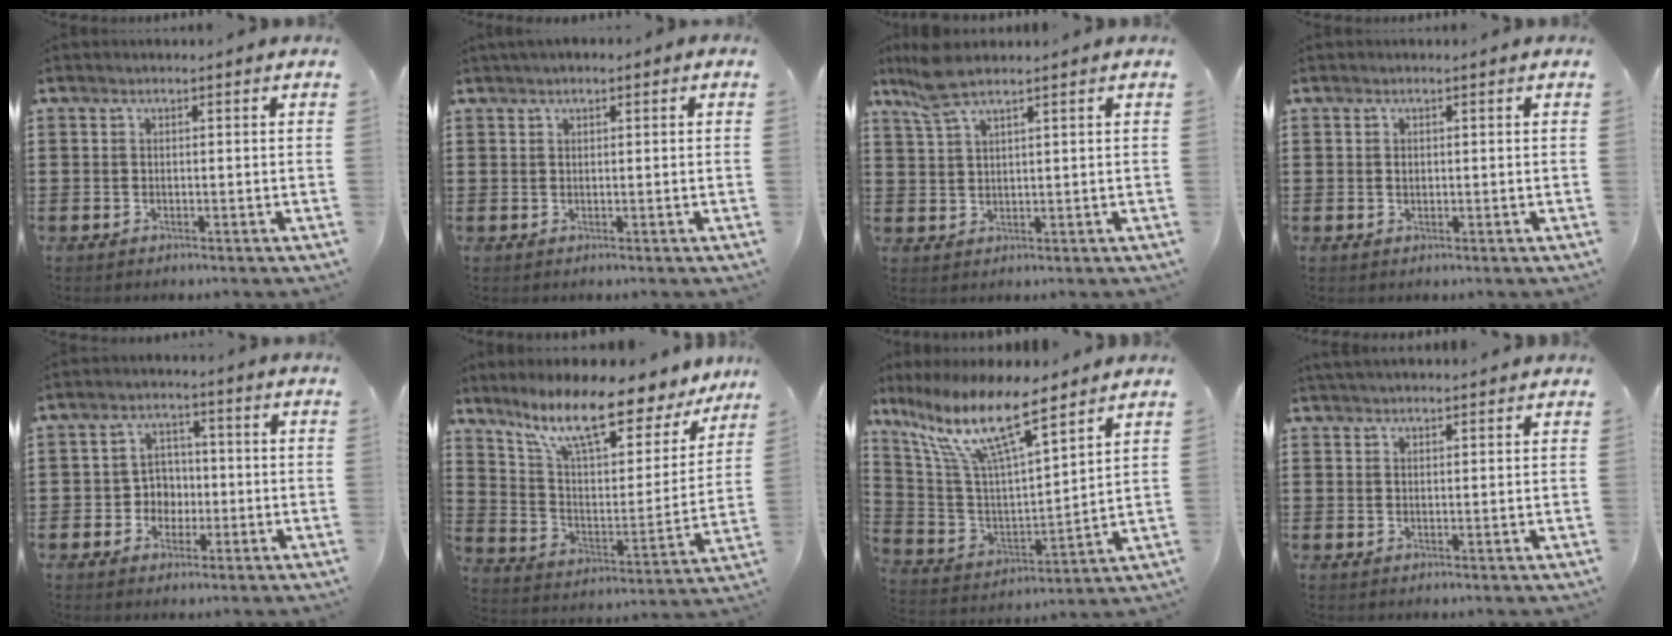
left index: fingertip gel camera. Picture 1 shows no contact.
{"total": 1.0, "force": [0.6, 0.4, 0.7], "torque": [-0.014, 0.004, 0.011]}
{"total": 4.9, "force": [3.6, 0.7, 3.3], "torque": [-0.073, 0.001, 0.068]}
{"total": 0.8, "force": [0.2, 0.5, 0.5], "torque": [-0.012, 0.003, 0.005]}
{"total": 4.2, "force": [-0.8, 3.9, 1.3], "torque": [-0.040, 0.010, -0.019]}
{"total": 12.9, "force": [10.0, 2.4, 7.8], "torque": [-0.166, -0.062, 0.165]}
{"total": 14.2, "force": [9.1, 3.2, 10.4], "torque": [-0.238, -0.047, 0.151]}
{"total": 2.1, "force": [2.1, 0.2, 0.5], "torque": [-0.014, 0.002, 0.040]}